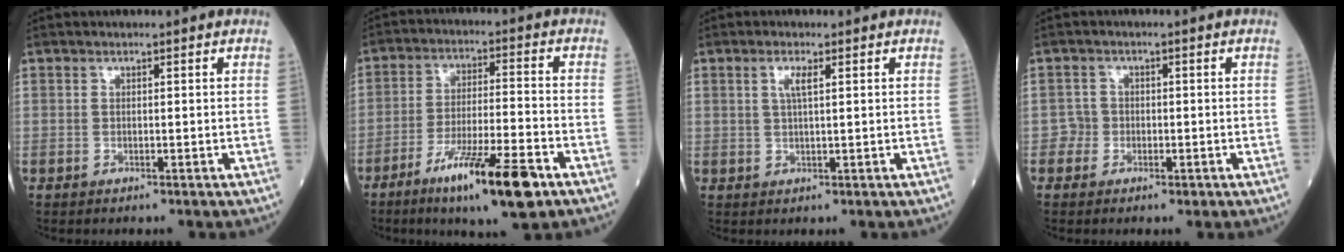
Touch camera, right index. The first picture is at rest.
{"total": 13.4, "force": [-7.8, 1.1, 10.8], "torque": [-0.186, -0.025, -0.130]}
{"total": 2.3, "force": [0.9, 0.2, 2.1], "torque": [-0.046, 0.002, 0.017]}
{"total": 2.1, "force": [-0.8, 1.9, 0.2], "torque": [0.006, 0.009, -0.017]}